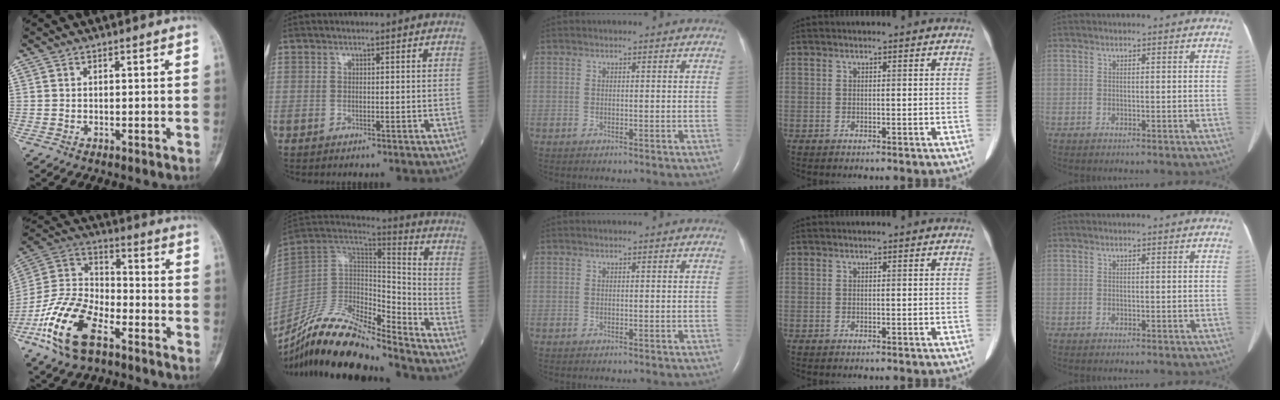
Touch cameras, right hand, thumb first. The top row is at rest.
{"thumb": {"total": 18.0, "force": [-9.3, 9.0, 12.5], "torque": [-0.253, 0.049, -0.183]}, "index": {"total": 19.7, "force": [-16.8, 3.7, 9.6], "torque": [-0.191, 0.018, -0.313]}}